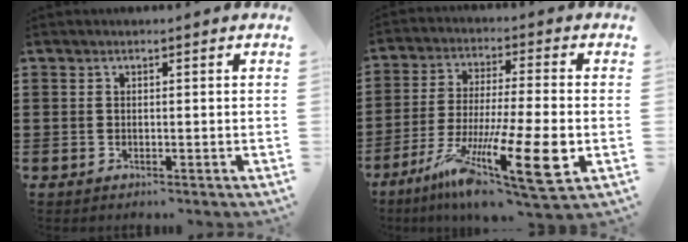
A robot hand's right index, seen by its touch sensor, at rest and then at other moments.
{"total": 17.0, "force": [-7.1, 3.4, 15.1], "torque": [-0.291, -0.003, -0.114]}